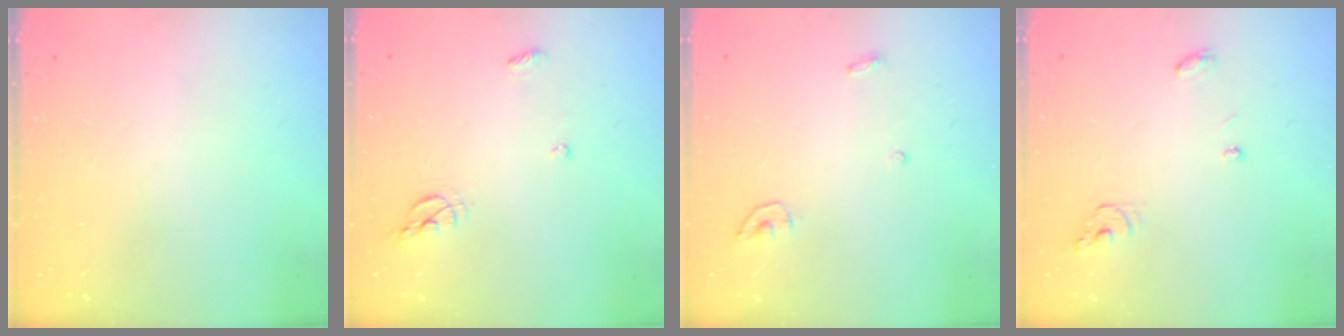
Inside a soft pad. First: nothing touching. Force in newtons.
{"total": 6.5, "press": 6.5, "slide": 0.6}
{"total": 3.4, "press": 3.3, "slide": 0.3}
{"total": 4.0, "press": 4.0, "slide": 0.4}